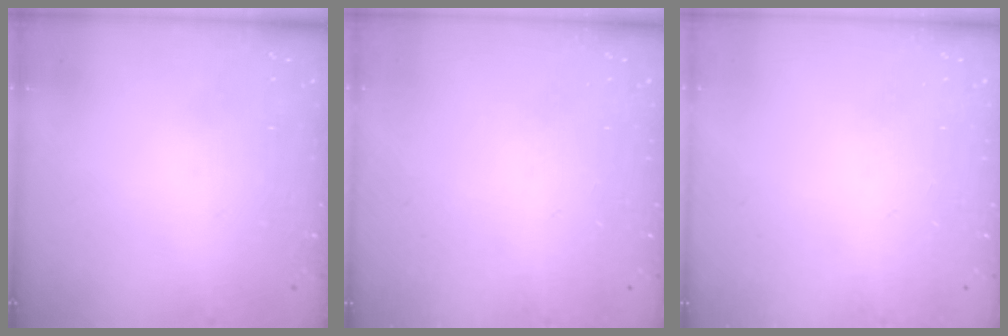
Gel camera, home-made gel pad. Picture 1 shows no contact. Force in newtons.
{"total": 0.0}
{"total": 0.0}